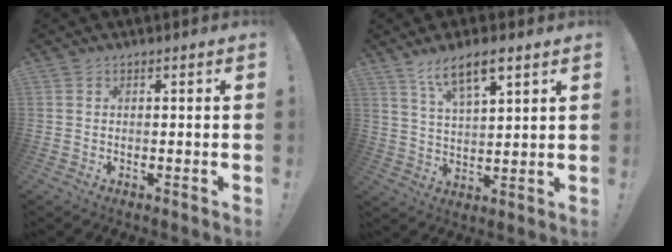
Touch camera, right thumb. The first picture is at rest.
{"total": 9.4, "force": [6.3, 2.8, 6.3], "torque": [-0.100, -0.030, 0.111]}